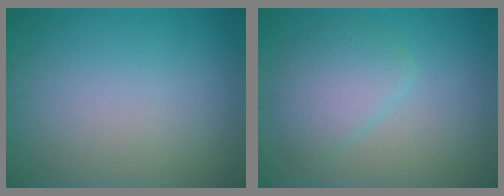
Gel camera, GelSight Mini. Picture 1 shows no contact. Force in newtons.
{"total": 3.3, "press": 3.3, "slide": 0.2}